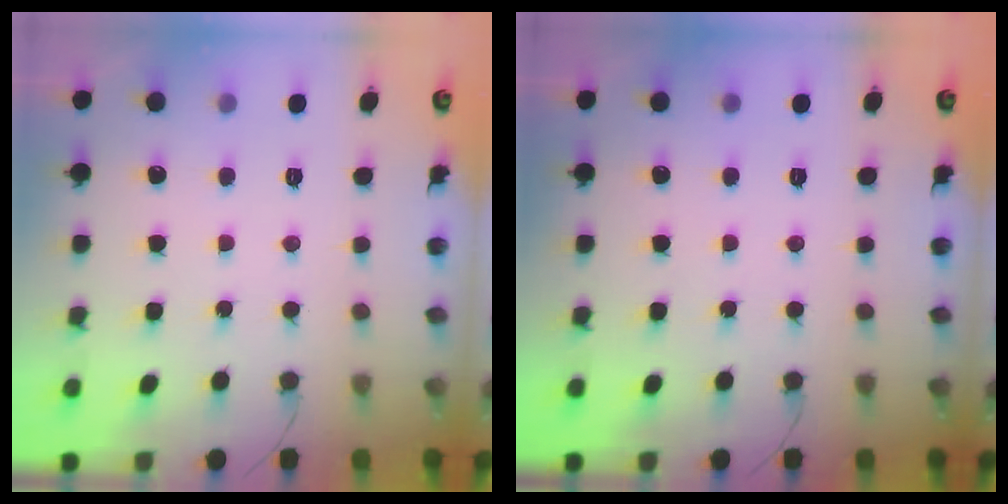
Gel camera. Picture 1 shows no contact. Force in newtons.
{"total": 0.0}